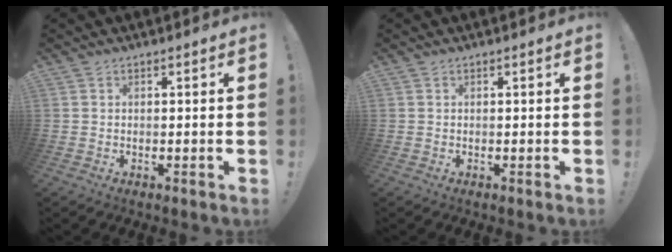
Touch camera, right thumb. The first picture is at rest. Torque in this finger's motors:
{"motor_torque": [-0.07, 0.07, -0.01, -0.01, 0.02]}